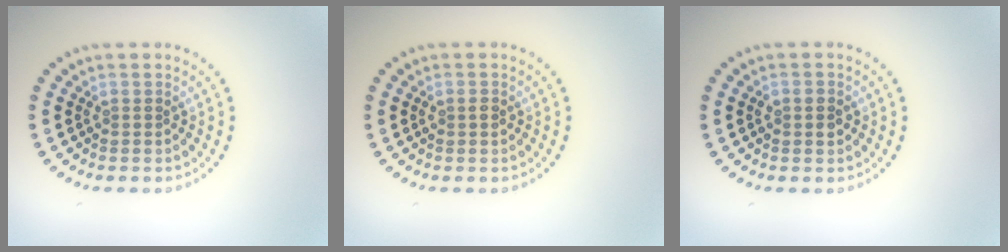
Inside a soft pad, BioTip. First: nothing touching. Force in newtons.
{"total": 1.2, "press": 1.2, "slide": 0.1}
{"total": 1.4, "press": 1.4, "slide": 0.1}